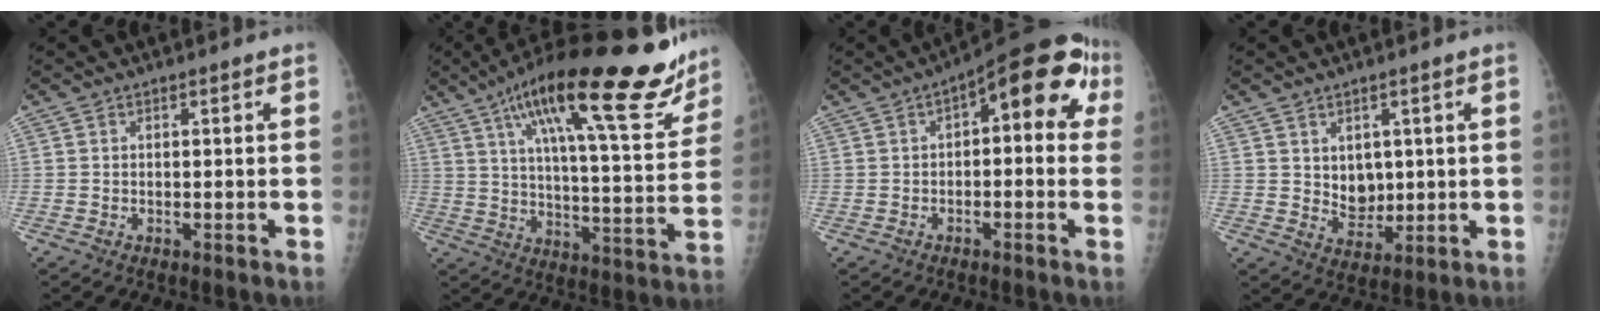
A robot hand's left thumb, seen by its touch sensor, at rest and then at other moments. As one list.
[{"total": 27.8, "force": [17.5, 6.7, 20.5], "torque": [-0.285, -0.041, 0.264]}, {"total": 13.7, "force": [3.1, 6.0, 11.9], "torque": [-0.116, 0.036, 0.028]}, {"total": 5.7, "force": [1.2, 4.4, 3.5], "torque": [-0.029, -0.017, 0.034]}]